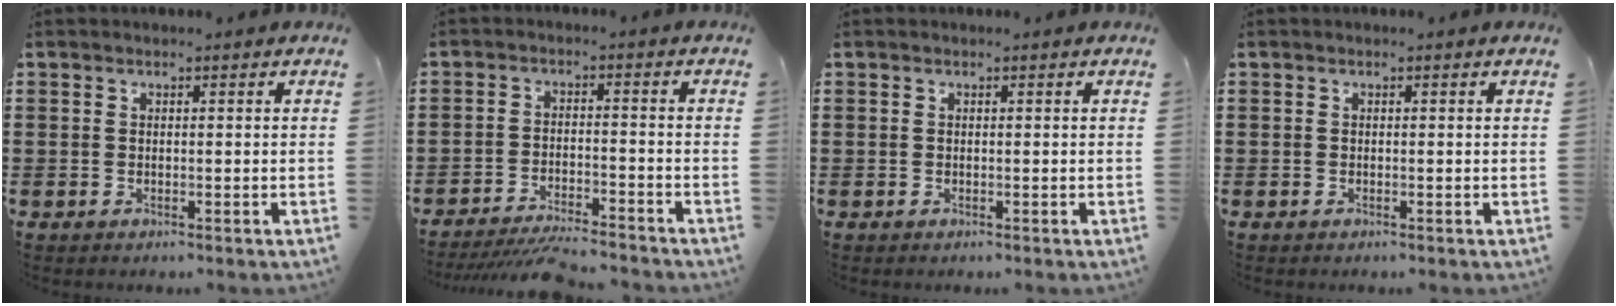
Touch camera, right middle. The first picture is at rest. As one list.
[{"total": 5.2, "force": [-4.9, 0.3, 1.6], "torque": [-0.033, -0.004, -0.098]}, {"total": 0.0}, {"total": 0.0}]